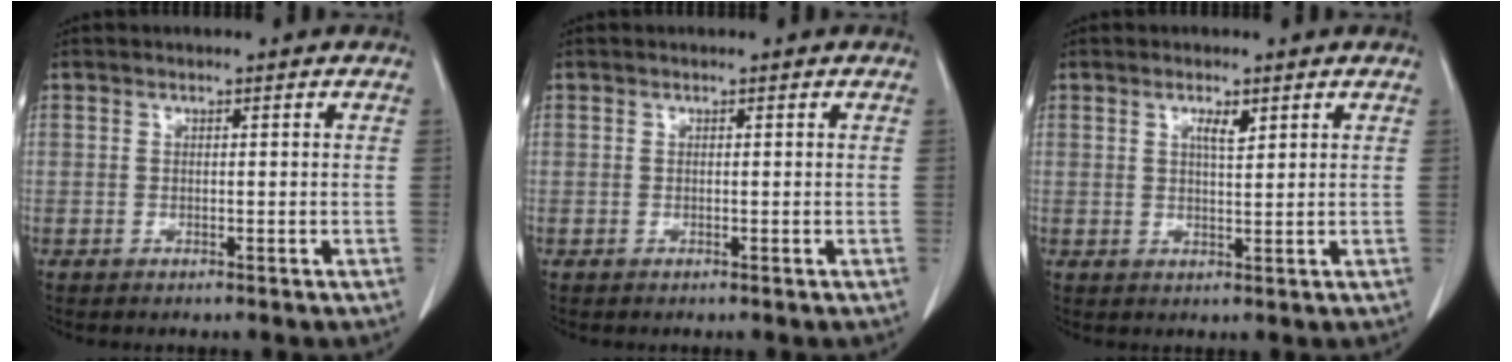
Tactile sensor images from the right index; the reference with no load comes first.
{"total": 0.0}
{"total": 2.4, "force": [1.3, 0.5, 1.9], "torque": [-0.036, -0.001, 0.023]}